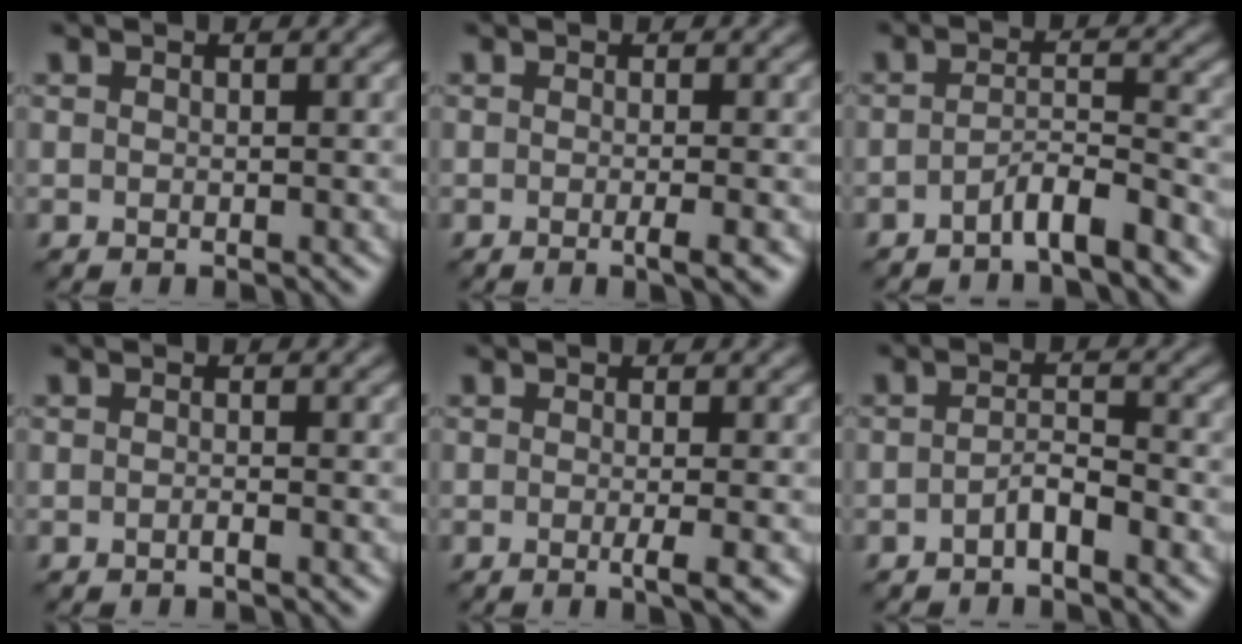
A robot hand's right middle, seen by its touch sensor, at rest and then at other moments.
{"total": 2.2, "force": [-0.5, 0.5, 2.0], "torque": [-0.022, -0.004, -0.010]}
{"total": 3.2, "force": [-2.2, 0.5, 2.2], "torque": [-0.037, 0.009, -0.047]}
{"total": 0.7, "force": [-0.4, 0.1, 0.6], "torque": [-0.010, 0.001, -0.009]}
{"total": 2.5, "force": [-0.5, 0.6, 2.4], "torque": [-0.028, -0.005, -0.011]}
{"total": 2.1, "force": [-1.2, 0.5, 1.7], "torque": [-0.032, 0.006, -0.025]}